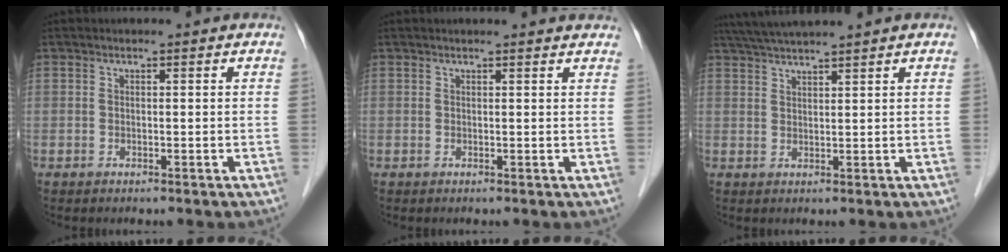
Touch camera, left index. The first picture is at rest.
{"total": 4.9, "force": [4.6, 0.4, 1.5], "torque": [-0.015, 0.011, 0.038]}
{"total": 5.9, "force": [5.2, -1.0, 2.6], "torque": [-0.049, 0.024, 0.096]}